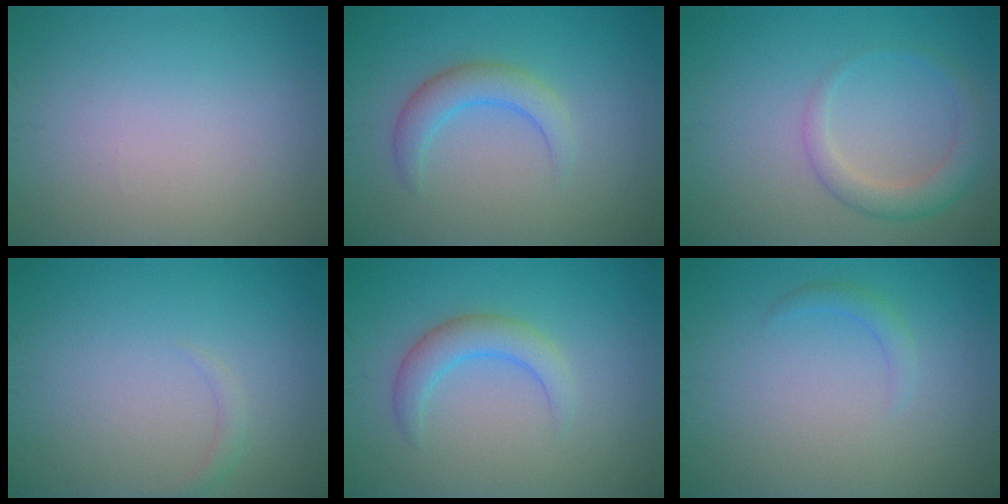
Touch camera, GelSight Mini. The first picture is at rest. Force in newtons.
{"total": 2.9, "press": 2.9, "slide": 0.2}
{"total": 2.8, "press": 2.8, "slide": 0.2}
{"total": 0.8, "press": 0.8, "slide": 0.1}
{"total": 2.9, "press": 2.9, "slide": 0.2}
{"total": 1.1, "press": 1.1, "slide": 0.2}